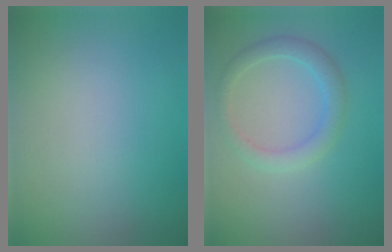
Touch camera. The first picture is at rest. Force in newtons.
{"total": 2.2, "press": 2.2, "slide": 0.1}